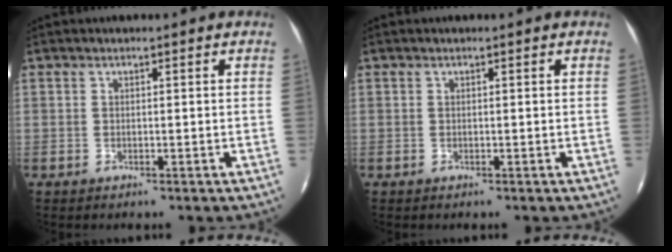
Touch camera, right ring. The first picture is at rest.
{"total": 0.0}